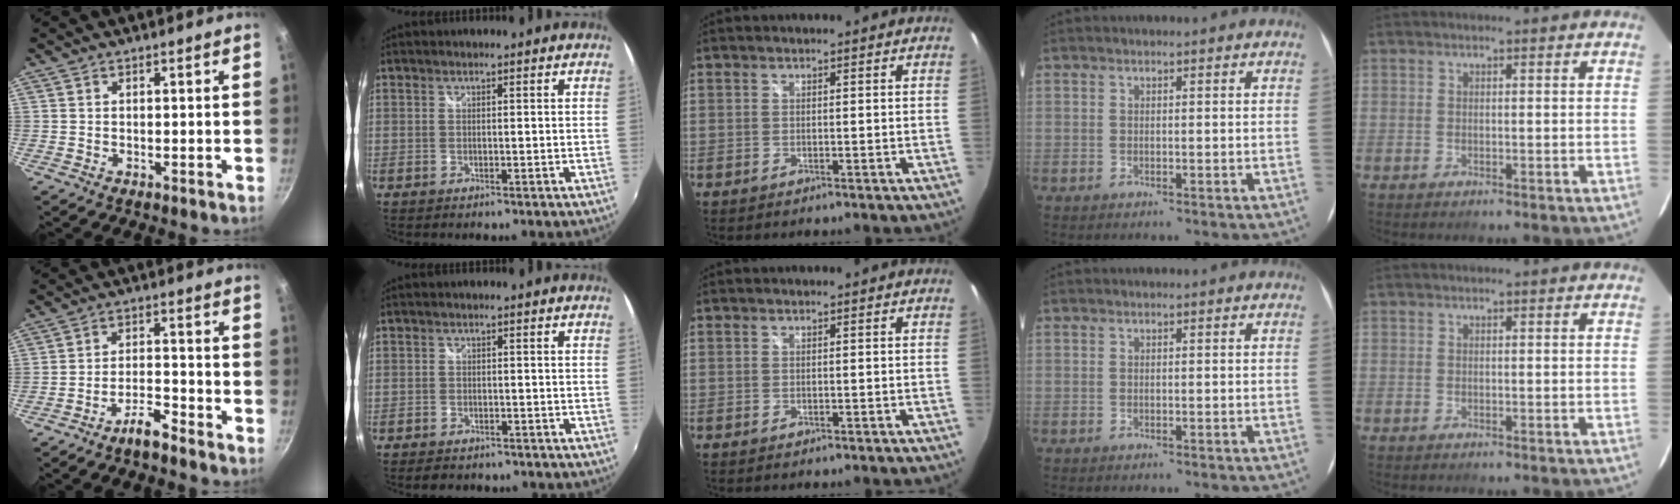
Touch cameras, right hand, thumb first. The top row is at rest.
{"thumb": {"total": 5.1, "force": [-4.2, 1.1, 2.6], "torque": [-0.051, 0.036, -0.073]}, "index": {"total": 4.3, "force": [-3.5, 2.1, 1.4], "torque": [-0.039, -0.007, -0.053]}}